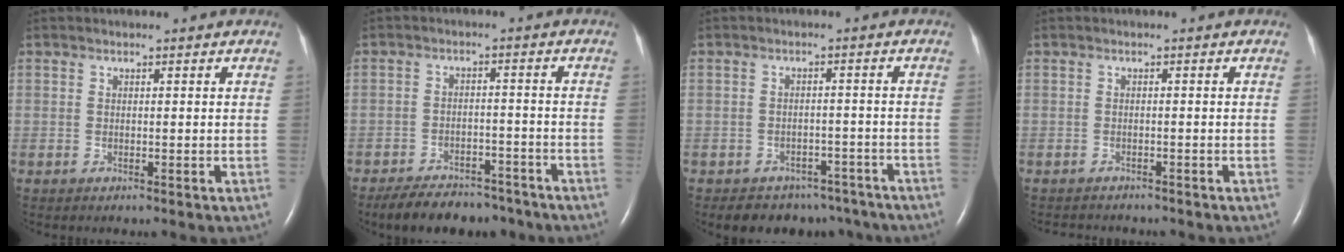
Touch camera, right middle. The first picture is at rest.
{"total": 10.3, "force": [-8.7, 4.3, 3.5], "torque": [-0.052, 0.001, -0.124]}
{"total": 9.0, "force": [-7.3, 5.1, 1.1], "torque": [-0.006, 0.017, -0.079]}
{"total": 4.1, "force": [-3.8, 1.2, 1.0], "torque": [-0.015, -0.005, -0.047]}